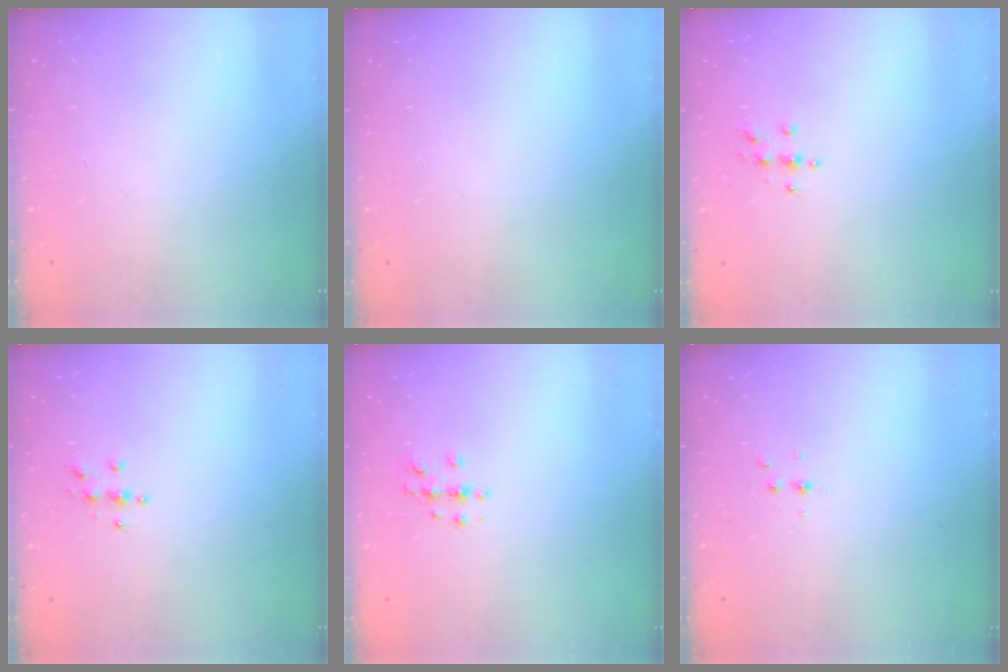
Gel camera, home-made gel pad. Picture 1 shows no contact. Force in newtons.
{"total": 0.0}
{"total": 3.9, "press": 3.9, "slide": 0.4}
{"total": 3.9, "press": 3.9, "slide": 0.4}
{"total": 3.0, "press": 3.0, "slide": 0.3}
{"total": 4.0, "press": 3.6, "slide": 1.8}